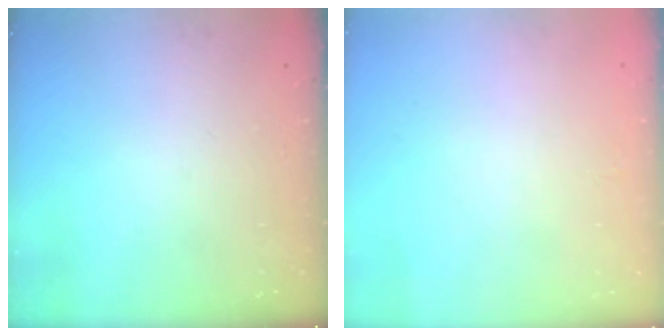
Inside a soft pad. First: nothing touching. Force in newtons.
{"total": 0.0}